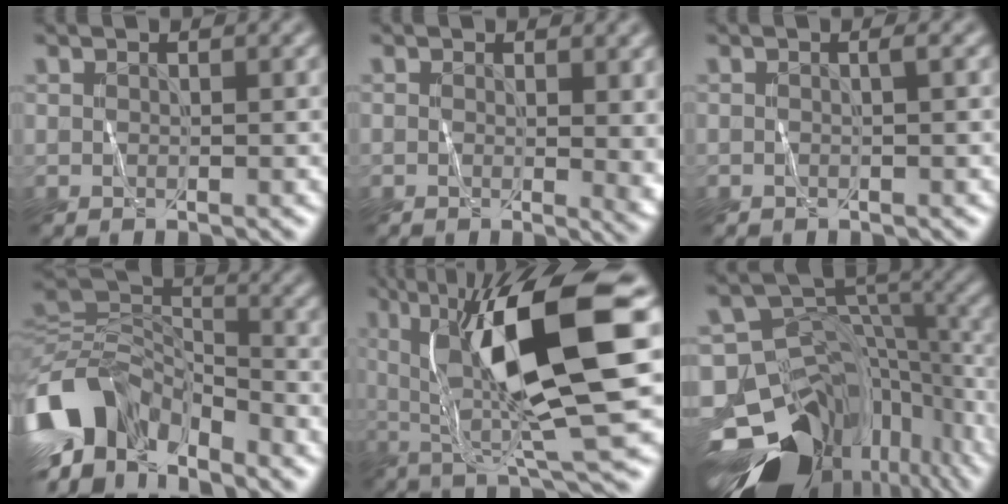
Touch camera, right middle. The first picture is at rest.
{"total": 3.5, "force": [0.3, 1.4, 3.2], "torque": [-0.028, -0.004, 0.005]}
{"total": 0.5, "force": [-0.3, 0.0, 0.4], "torque": [-0.009, 0.000, -0.005]}
{"total": 11.1, "force": [-5.5, 6.7, 6.9], "torque": [-0.133, 0.000, -0.112]}
{"total": 13.9, "force": [3.1, 2.6, 13.3], "torque": [-0.221, 0.007, 0.056]}
{"total": 17.0, "force": [-11.0, 10.4, 7.8], "torque": [-0.154, -0.008, -0.166]}